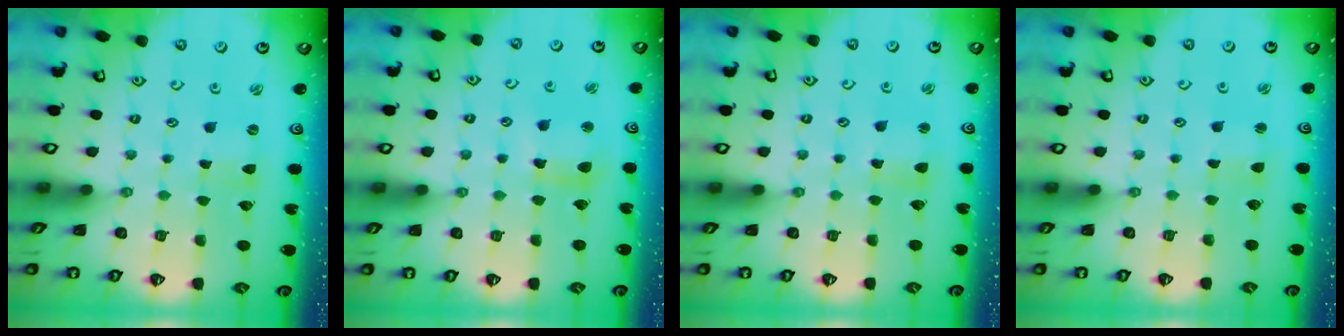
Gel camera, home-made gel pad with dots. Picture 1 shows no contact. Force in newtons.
{"total": 7.4, "press": 7.3, "slide": 1.0}
{"total": 2.4, "press": 2.4, "slide": 0.2}
{"total": 1.6, "press": 1.6, "slide": 0.3}